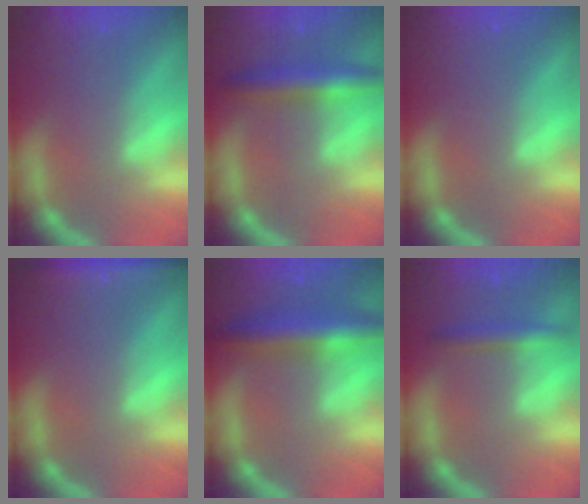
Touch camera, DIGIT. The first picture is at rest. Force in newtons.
{"total": 4.4}
{"total": 0.0}
{"total": 4.0}
{"total": 5.9}
{"total": 2.4}